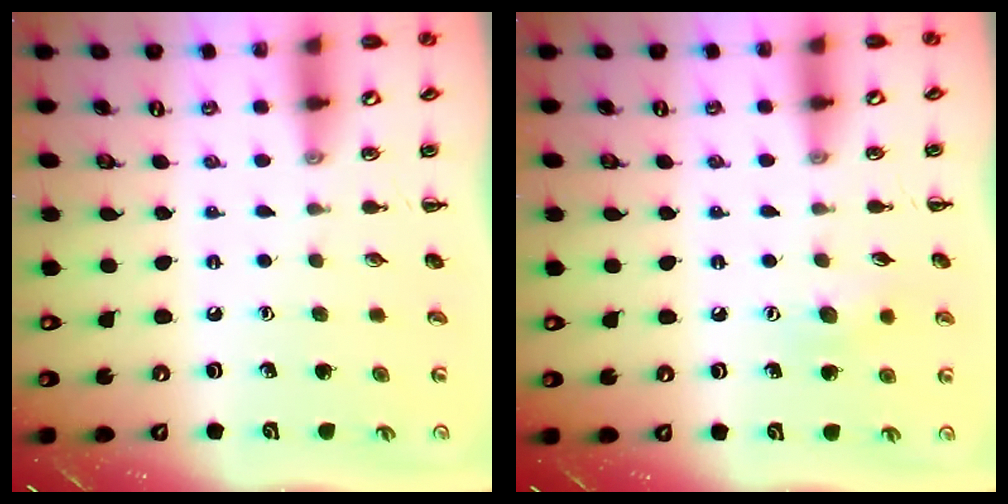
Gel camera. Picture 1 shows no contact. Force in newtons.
{"total": 7.0, "press": 6.7, "slide": 1.8}